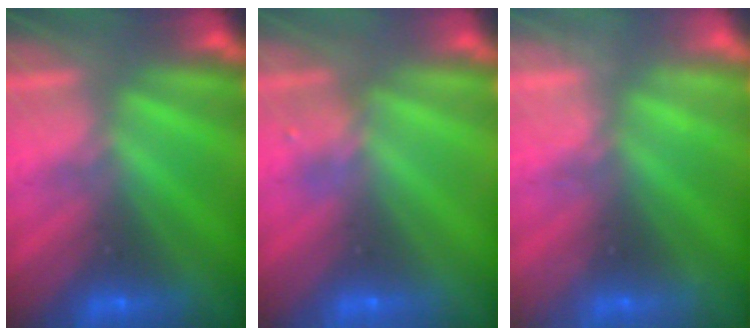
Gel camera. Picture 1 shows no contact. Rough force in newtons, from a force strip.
{"total": 2.2}
{"total": 2.2}